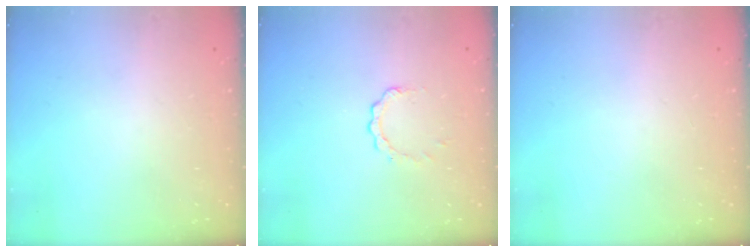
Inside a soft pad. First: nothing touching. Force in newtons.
{"total": 2.8, "press": 2.8, "slide": 0.3}
{"total": 0.0}